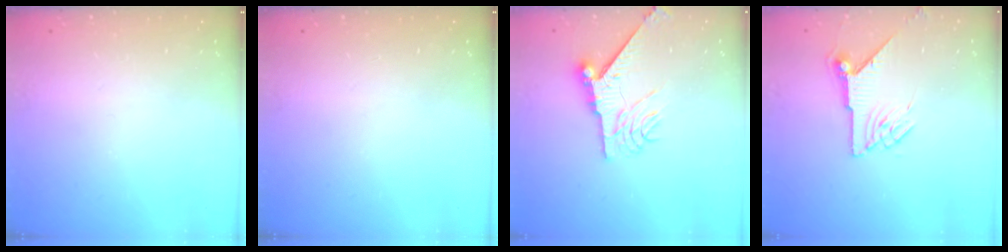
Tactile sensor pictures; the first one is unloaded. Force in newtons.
{"total": 0.0}
{"total": 9.5, "press": 9.5, "slide": 0.6}
{"total": 7.7, "press": 7.7, "slide": 0.3}